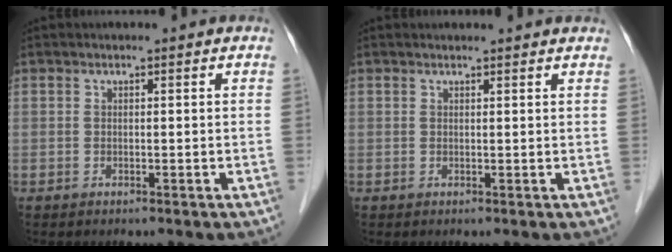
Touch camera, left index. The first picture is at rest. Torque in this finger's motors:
{"motor_torque": [-0.03, -0.26, -0.21, 0.00]}